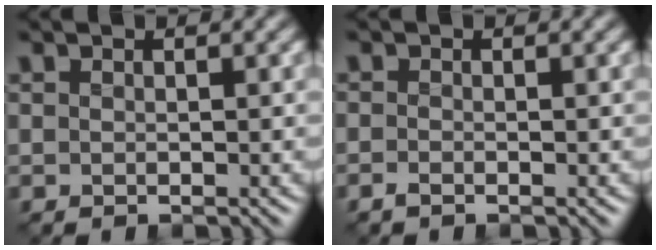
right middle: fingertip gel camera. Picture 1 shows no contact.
{"total": 1.0, "force": [-0.8, 0.4, 0.4], "torque": [-0.007, -0.005, -0.019]}